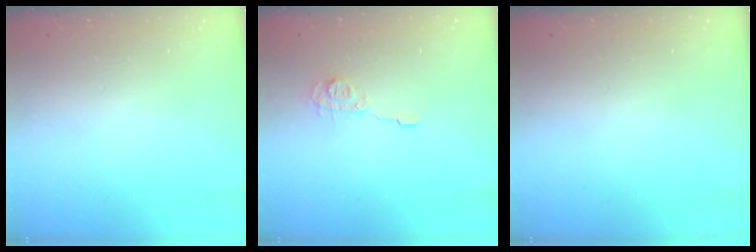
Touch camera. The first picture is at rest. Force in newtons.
{"total": 6.6, "press": 6.6, "slide": 0.4}
{"total": 0.0}